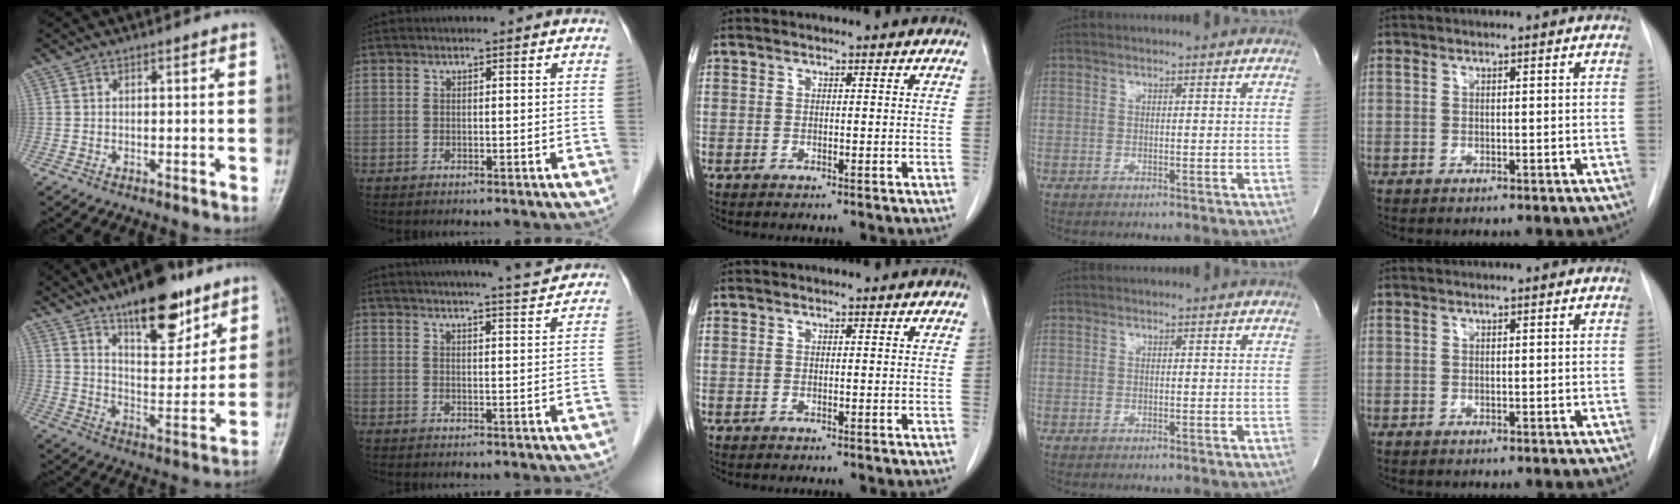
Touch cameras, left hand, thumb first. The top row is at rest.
{"thumb": {"total": 16.6, "force": [10.9, 6.6, 10.7], "torque": [-0.119, -0.062, 0.175]}, "index": {"total": 11.6, "force": [11.0, -0.5, 3.8], "torque": [-0.061, 0.001, 0.135]}}